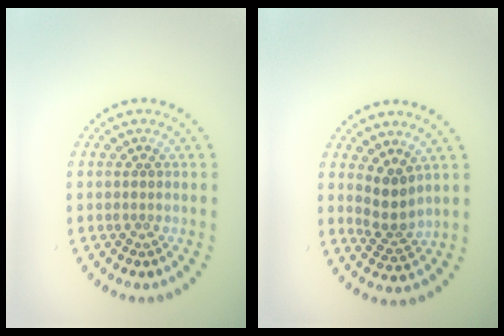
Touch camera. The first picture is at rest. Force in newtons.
{"total": 2.5, "press": 1.9, "slide": 1.7}